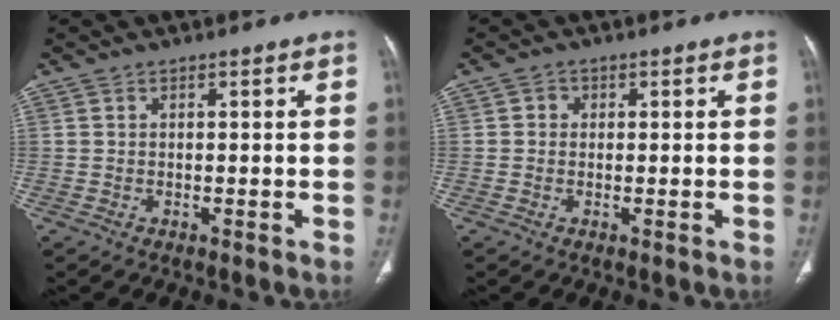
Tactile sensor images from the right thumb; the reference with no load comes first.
{"total": 1.5, "force": [0.2, 1.4, 0.5], "torque": [0.001, 0.004, -0.001]}